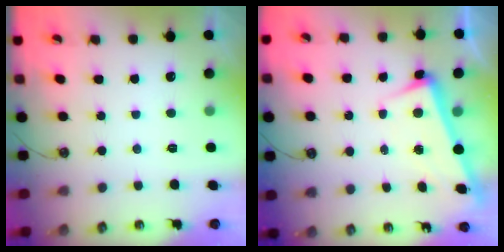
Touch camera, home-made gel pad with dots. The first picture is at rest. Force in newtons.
{"total": 3.4, "press": 3.2, "slide": 1.1}